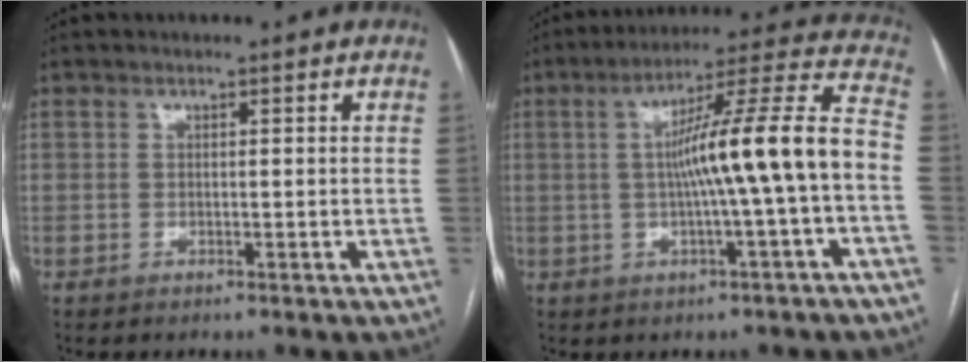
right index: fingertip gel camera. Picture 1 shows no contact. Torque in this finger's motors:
{"motor_torque": [1.49, -0.26, 0.84, 0.21]}